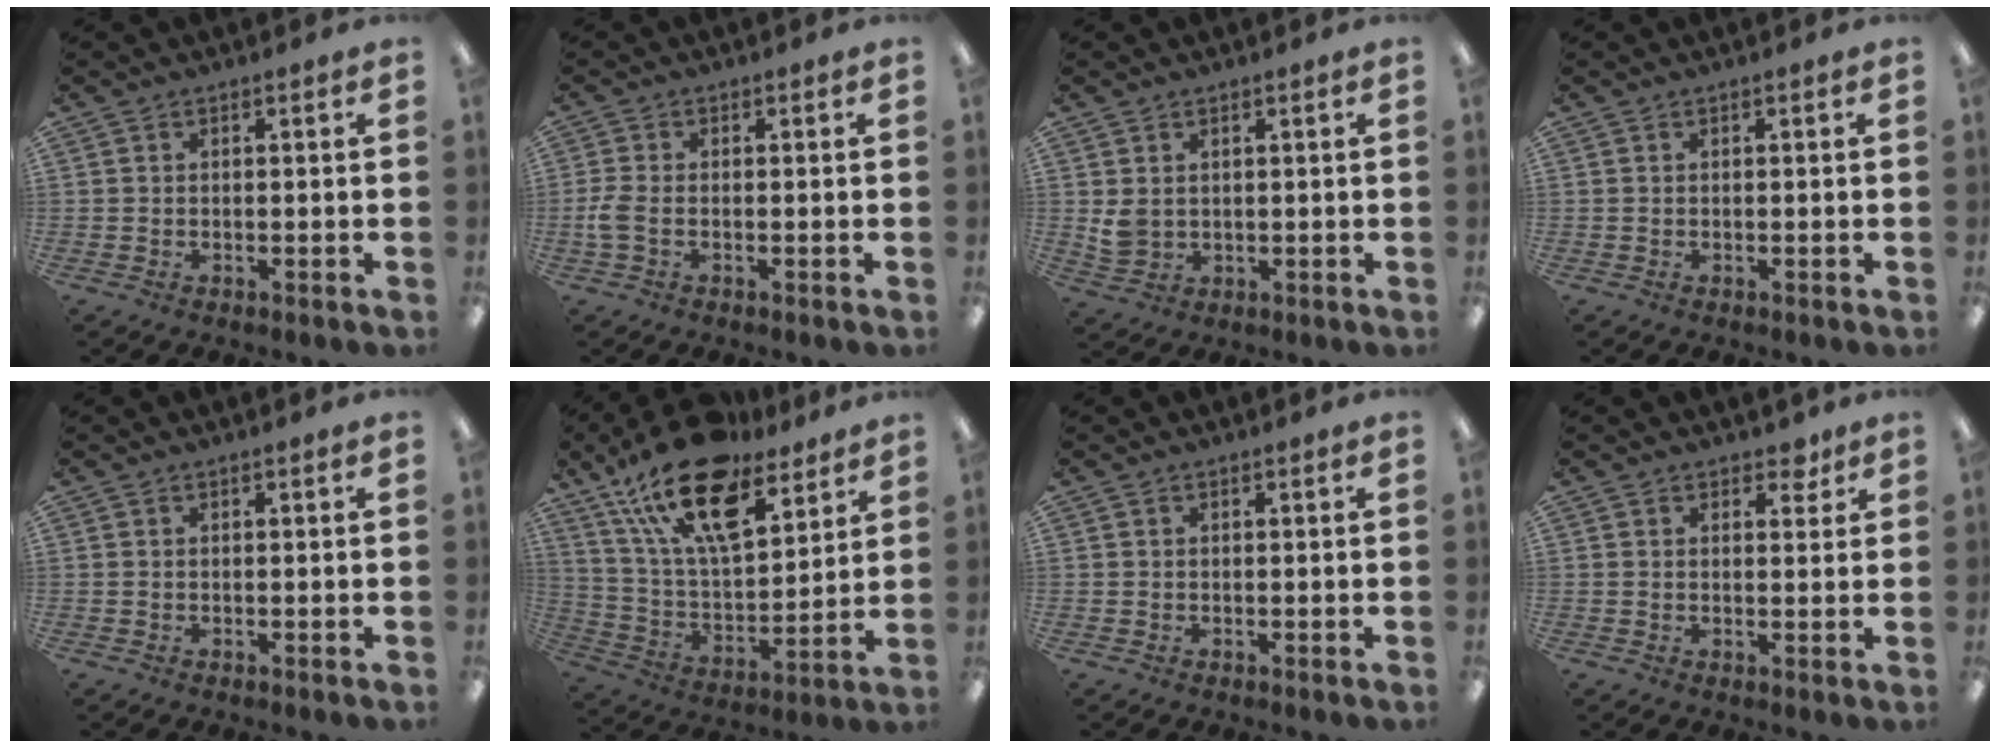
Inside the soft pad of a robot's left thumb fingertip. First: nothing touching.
{"total": 3.6, "force": [-0.7, 1.8, 3.1], "torque": [-0.071, 0.000, -0.016]}
{"total": 3.9, "force": [1.5, 3.0, 2.1], "torque": [-0.040, -0.005, 0.028]}
{"total": 0.0}
{"total": 0.0}
{"total": 21.9, "force": [14.7, 9.5, 13.2], "torque": [-0.242, -0.080, 0.260]}
{"total": 0.0}
{"total": 3.1, "force": [2.1, 1.9, 1.0], "torque": [-0.001, -0.006, 0.034]}